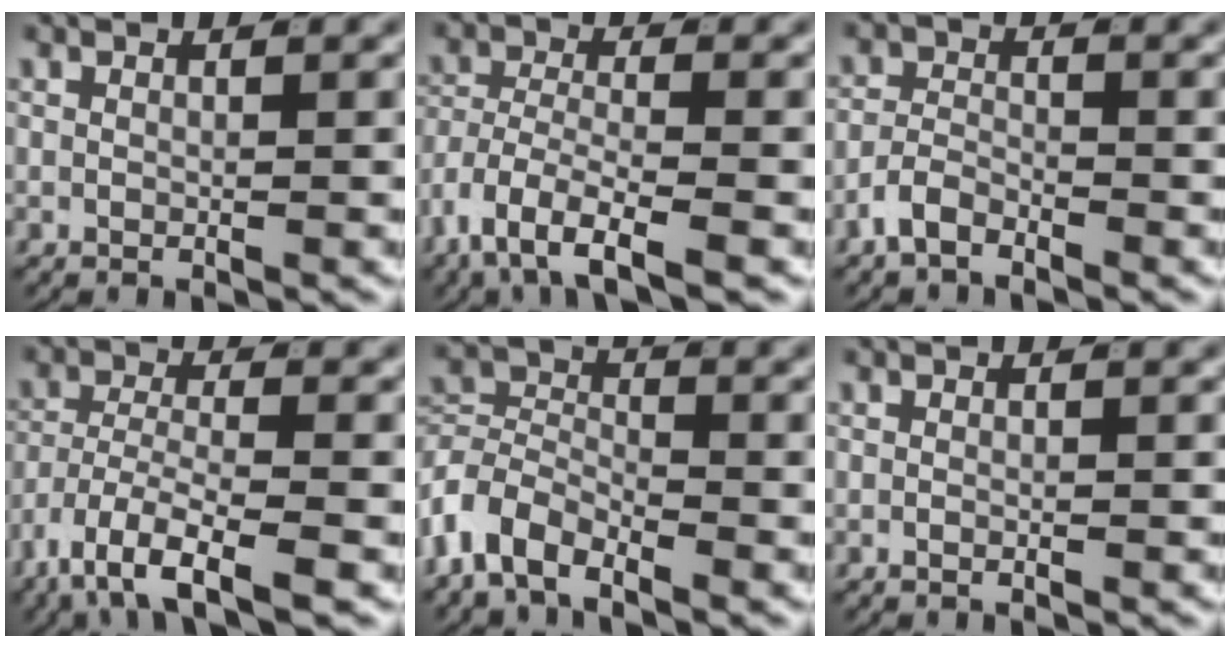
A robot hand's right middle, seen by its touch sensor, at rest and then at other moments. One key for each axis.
{"total": 6.2, "fx": -3.4, "fy": 2.9, "fz": 4.3, "tx": -0.102, "ty": -0.033, "tz": -0.045}
{"total": 2.3, "fx": -1.9, "fy": 0.9, "fz": 0.9, "tx": -0.010, "ty": 0.001, "tz": -0.043}
{"total": 7.0, "fx": -4.3, "fy": 2.5, "fz": 4.9, "tx": -0.106, "ty": -0.031, "tz": -0.059}
{"total": 6.4, "fx": -2.6, "fy": 5.1, "fz": 2.9, "tx": -0.082, "ty": -0.024, "tz": -0.052}
{"total": 0.5, "fx": -0.4, "fy": 0.2, "fz": 0.2, "tx": -0.006, "ty": 0.003, "tz": -0.010}